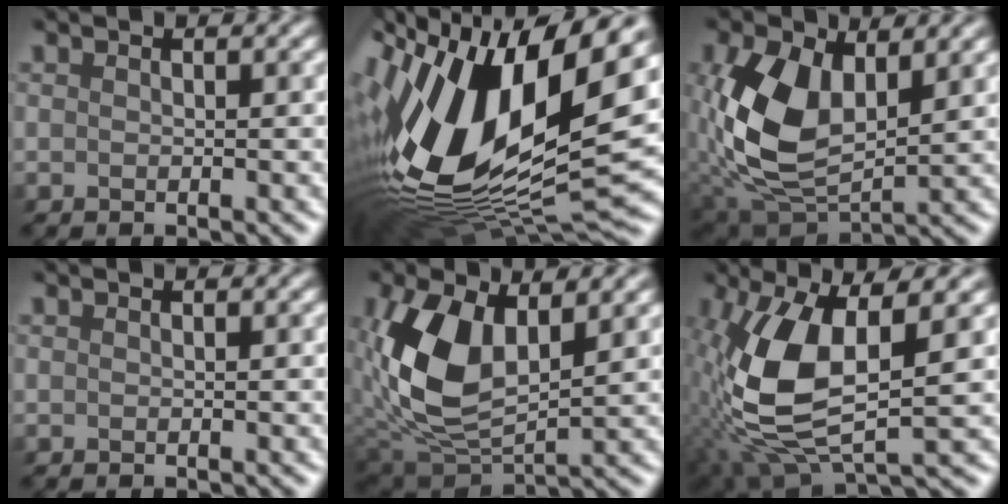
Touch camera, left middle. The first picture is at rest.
{"total": 17.3, "force": [1.4, 7.3, 15.6], "torque": [-0.331, -0.003, 0.016]}
{"total": 8.2, "force": [1.0, 4.9, 6.5], "torque": [-0.169, -0.003, 0.018]}
{"total": 0.0}
{"total": 8.7, "force": [1.5, 5.1, 6.9], "torque": [-0.181, -0.006, 0.027]}
{"total": 9.1, "force": [-0.1, 3.9, 8.3], "torque": [-0.205, -0.003, -0.001]}